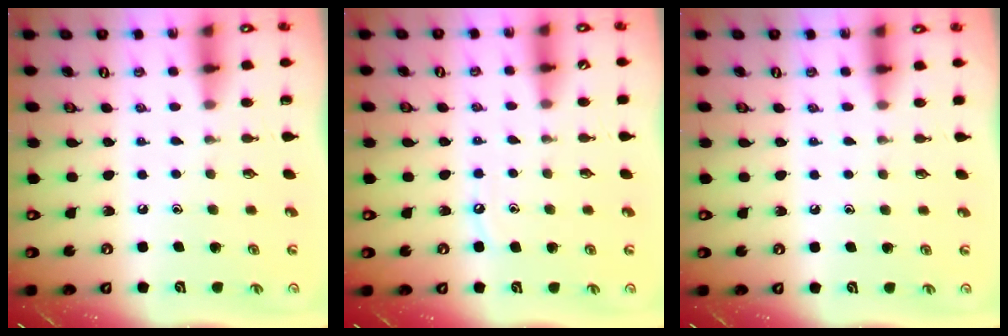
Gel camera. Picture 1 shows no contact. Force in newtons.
{"total": 4.8, "press": 4.7, "slide": 0.7}
{"total": 2.9, "press": 2.9, "slide": 0.5}